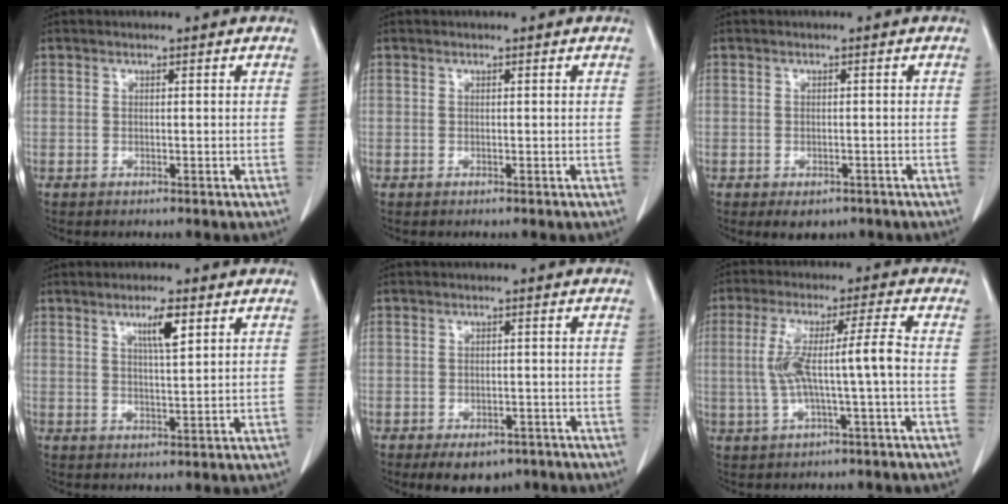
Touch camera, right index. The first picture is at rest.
{"total": 0.0}
{"total": 3.2, "force": [-2.0, 2.0, 1.3], "torque": [-0.008, 0.000, -0.018]}
{"total": 4.4, "force": [2.2, 0.4, 3.8], "torque": [-0.065, -0.002, 0.038]}
{"total": 6.7, "force": [-4.8, 3.7, 2.7], "torque": [-0.027, 0.003, -0.062]}
{"total": 8.3, "force": [-0.7, -0.3, 8.2], "torque": [-0.160, 0.022, -0.008]}